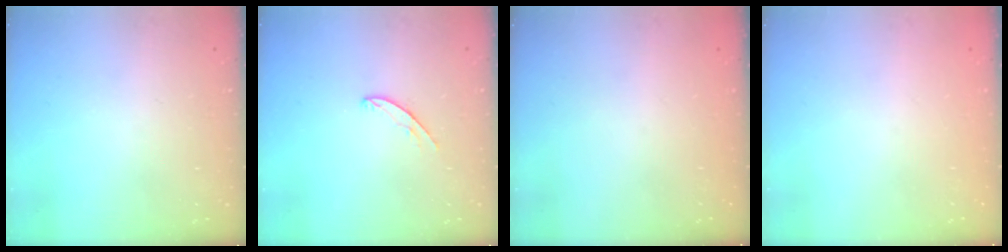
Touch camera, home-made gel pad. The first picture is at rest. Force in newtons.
{"total": 4.2, "press": 4.2, "slide": 0.2}
{"total": 0.0}
{"total": 0.0}